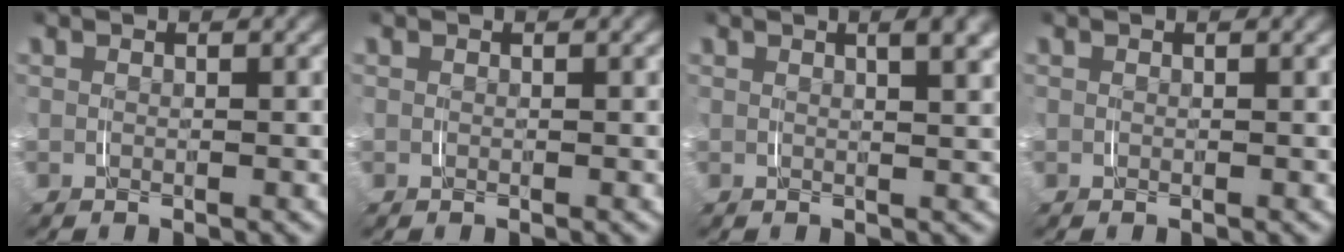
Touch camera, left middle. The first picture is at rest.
{"total": 0.0}
{"total": 3.0, "force": [1.8, 0.3, 2.4], "torque": [-0.027, 0.007, 0.026]}
{"total": 0.0}